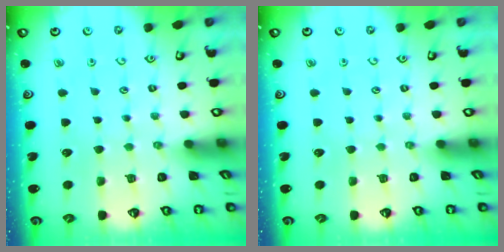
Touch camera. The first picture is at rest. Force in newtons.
{"total": 0.0}